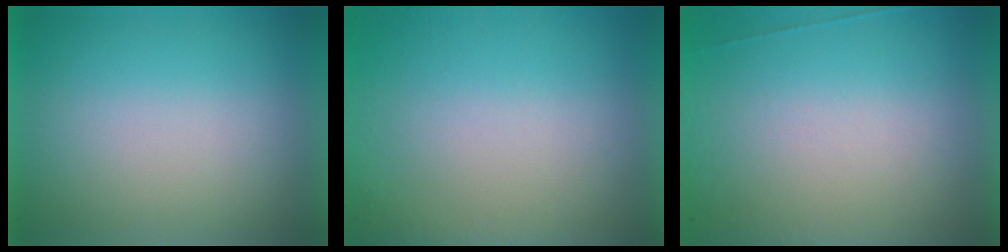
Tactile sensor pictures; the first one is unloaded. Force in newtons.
{"total": 5.3}
{"total": 6.6}